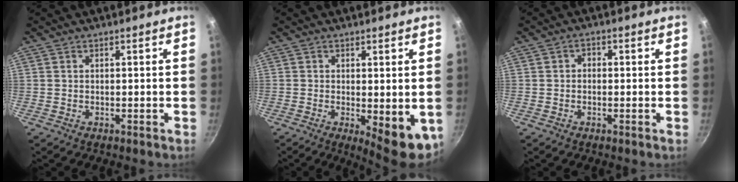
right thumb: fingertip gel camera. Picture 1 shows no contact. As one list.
[{"total": 8.3, "force": [-1.2, 3.0, 7.6], "torque": [-0.086, -0.008, -0.007]}, {"total": 1.5, "force": [-0.3, 1.3, 0.8], "torque": [-0.013, 0.006, -0.007]}]